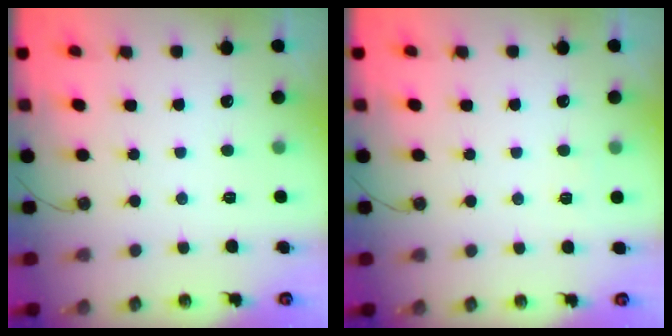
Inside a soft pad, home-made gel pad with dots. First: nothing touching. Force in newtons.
{"total": 2.7, "press": 2.4, "slide": 1.3}